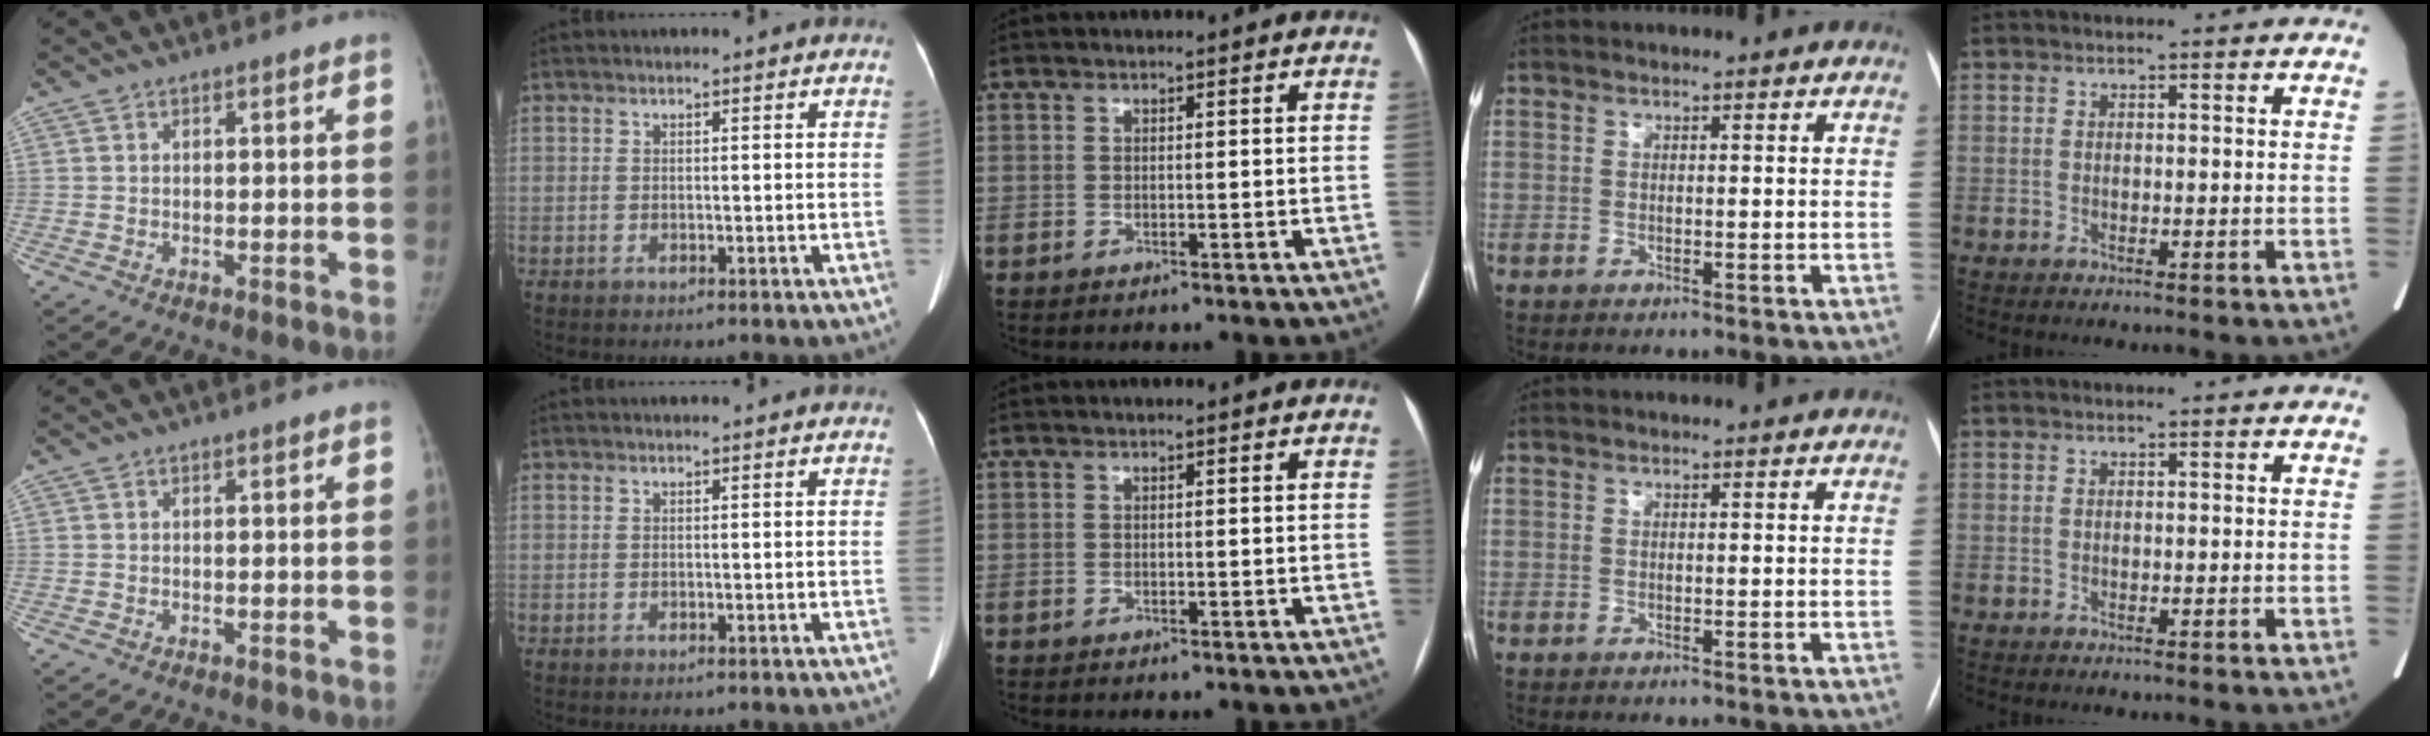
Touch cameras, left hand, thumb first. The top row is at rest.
{}